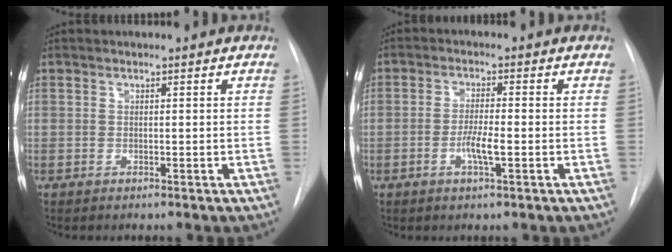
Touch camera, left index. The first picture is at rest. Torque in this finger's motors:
{"motor_torque": [0.71, 0.19, 0.12, 0.03]}